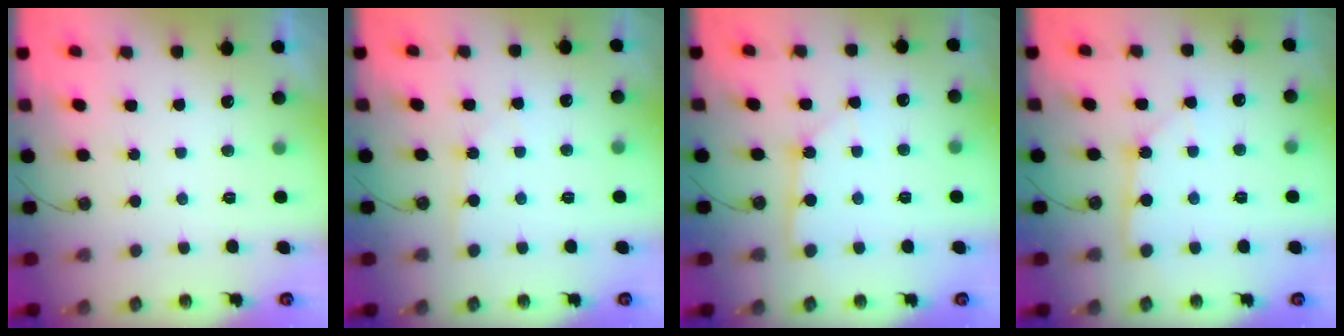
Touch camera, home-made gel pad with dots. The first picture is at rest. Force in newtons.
{"total": 2.4, "press": 2.3, "slide": 0.4}
{"total": 2.9, "press": 2.9, "slide": 0.2}
{"total": 2.9, "press": 2.9, "slide": 0.2}